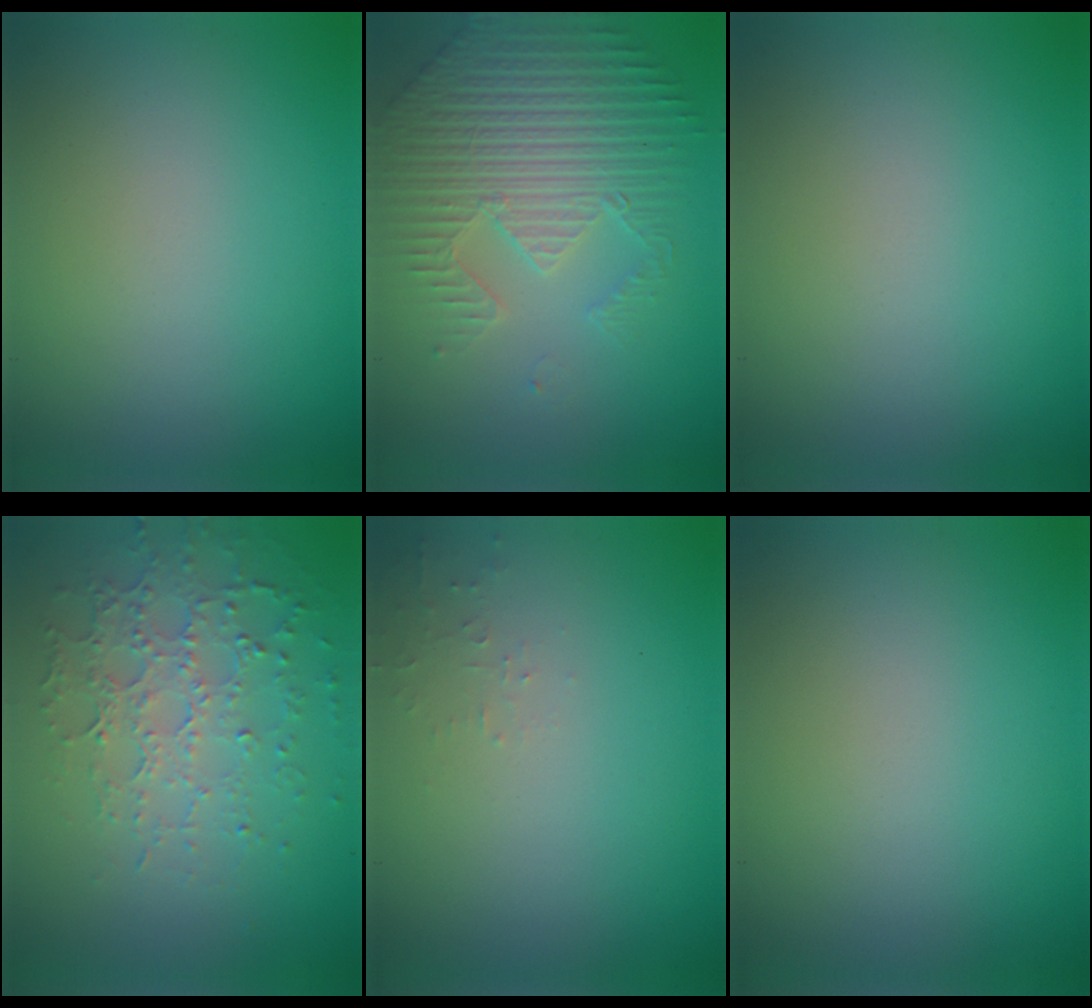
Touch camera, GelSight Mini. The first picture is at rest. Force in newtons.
{"total": 5.0, "press": 4.6, "slide": 1.9}
{"total": 0.0}
{"total": 4.9, "press": 3.5, "slide": 3.4}
{"total": 0.8, "press": 0.7, "slide": 0.1}
{"total": 0.0}